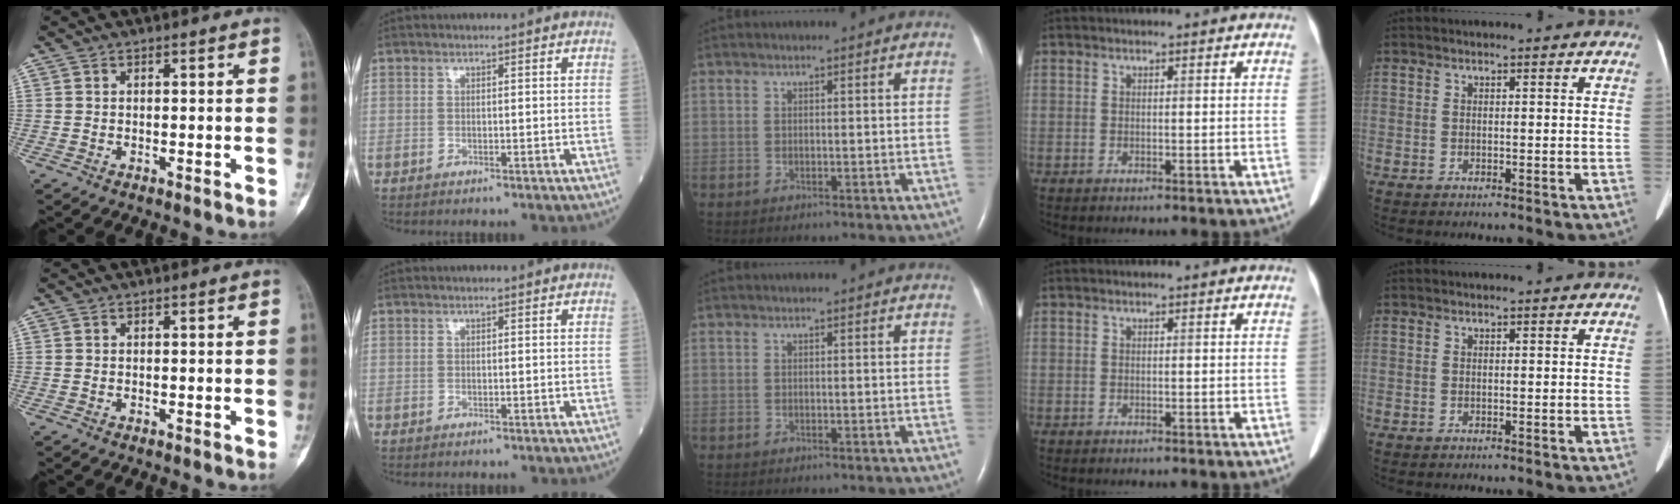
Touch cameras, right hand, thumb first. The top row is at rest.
{}